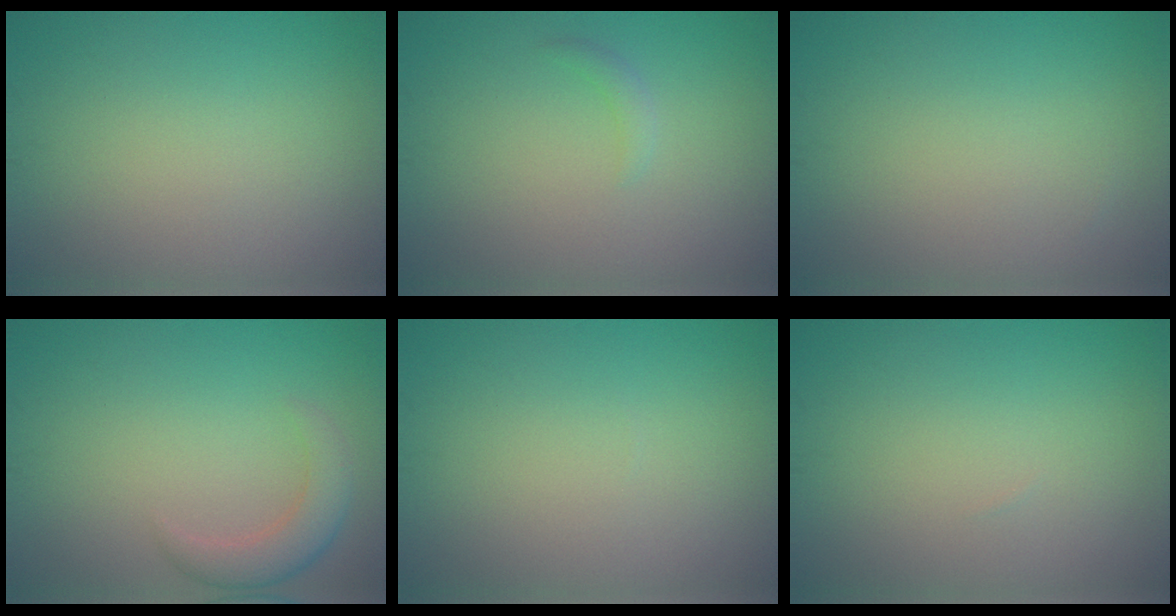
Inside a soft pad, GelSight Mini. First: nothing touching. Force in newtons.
{"total": 0.9, "press": 0.9, "slide": 0.1}
{"total": 0.0}
{"total": 2.8, "press": 2.8, "slide": 0.2}
{"total": 0.0}
{"total": 0.0}